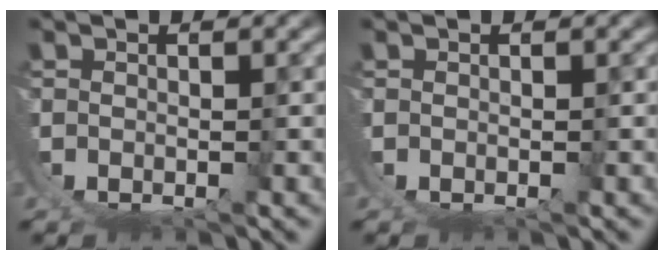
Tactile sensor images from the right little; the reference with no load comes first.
{"total": 0.0}